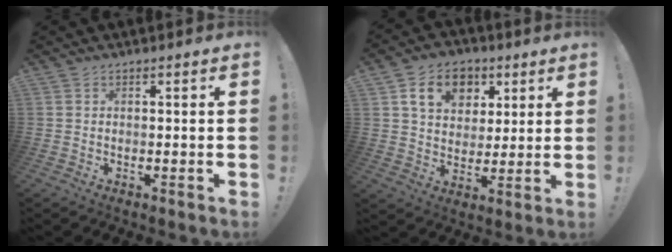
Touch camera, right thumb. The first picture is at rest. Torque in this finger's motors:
{"motor_torque": [-0.40, 0.69, 0.37, -0.11, 0.01]}